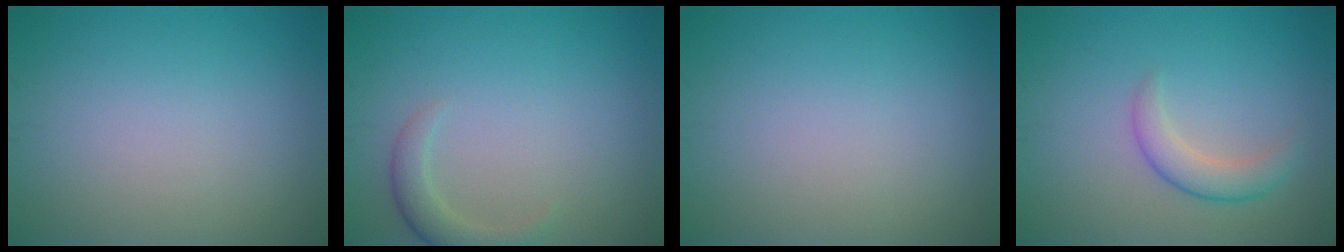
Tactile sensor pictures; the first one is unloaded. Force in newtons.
{"total": 2.2, "press": 2.2, "slide": 0.2}
{"total": 0.0}
{"total": 2.6, "press": 2.6, "slide": 0.1}